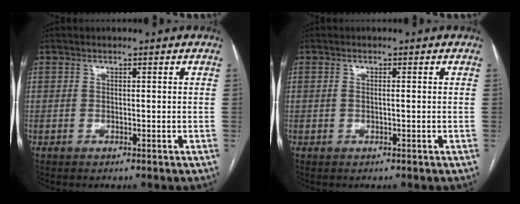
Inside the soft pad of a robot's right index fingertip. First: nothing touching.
{"total": 0.9, "force": [-0.1, 0.2, 0.8], "torque": [-0.020, 0.003, 0.000]}